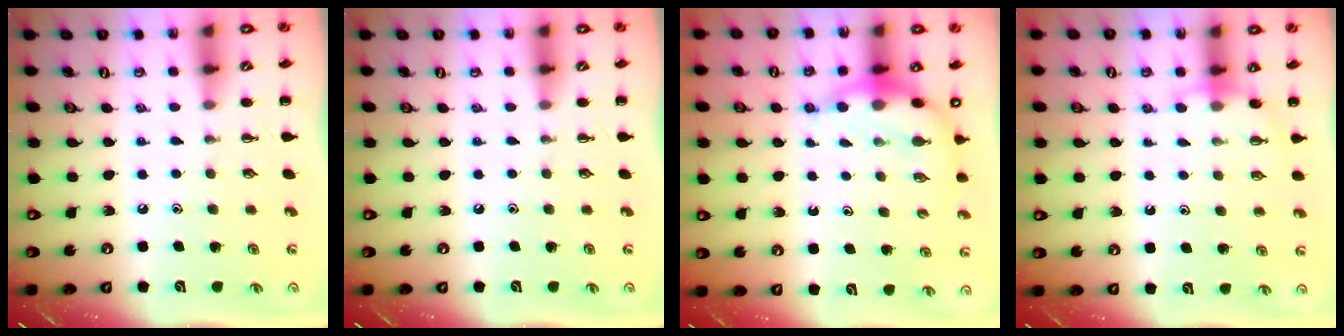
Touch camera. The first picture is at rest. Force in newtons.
{"total": 0.0}
{"total": 8.4, "press": 8.3, "slide": 1.4}
{"total": 5.9, "press": 5.7, "slide": 1.5}